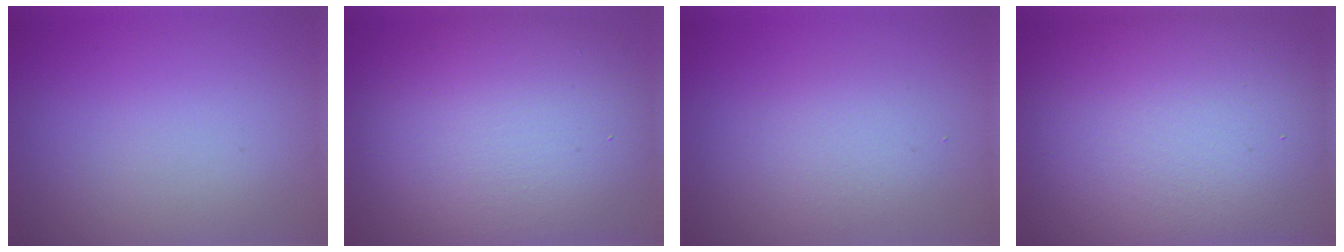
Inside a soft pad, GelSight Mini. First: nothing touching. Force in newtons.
{"total": 13.9, "press": 13.9, "slide": 1.0}
{"total": 2.4, "press": 2.4, "slide": 0.3}
{"total": 17.3, "press": 17.3, "slide": 1.2}